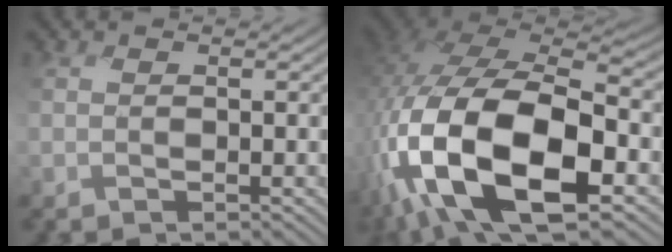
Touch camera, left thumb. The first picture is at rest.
{"total": 18.1, "force": [-5.8, 9.3, 14.4], "torque": [-0.326, -0.037, -0.090]}